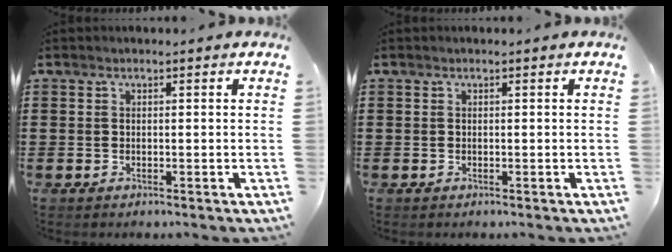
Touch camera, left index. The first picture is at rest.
{"total": 0.0}